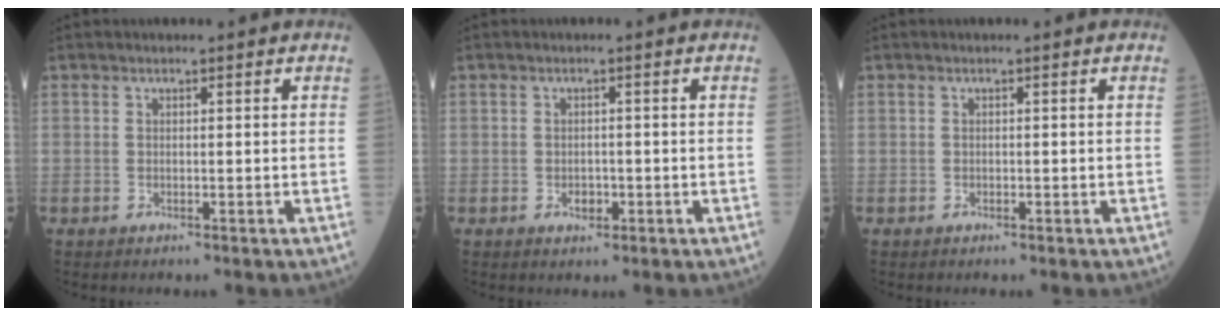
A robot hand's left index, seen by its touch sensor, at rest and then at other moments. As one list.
[{"total": 1.5, "force": [-0.7, 1.1, 0.9], "torque": [-0.011, 0.001, -0.008]}, {"total": 0.0}]